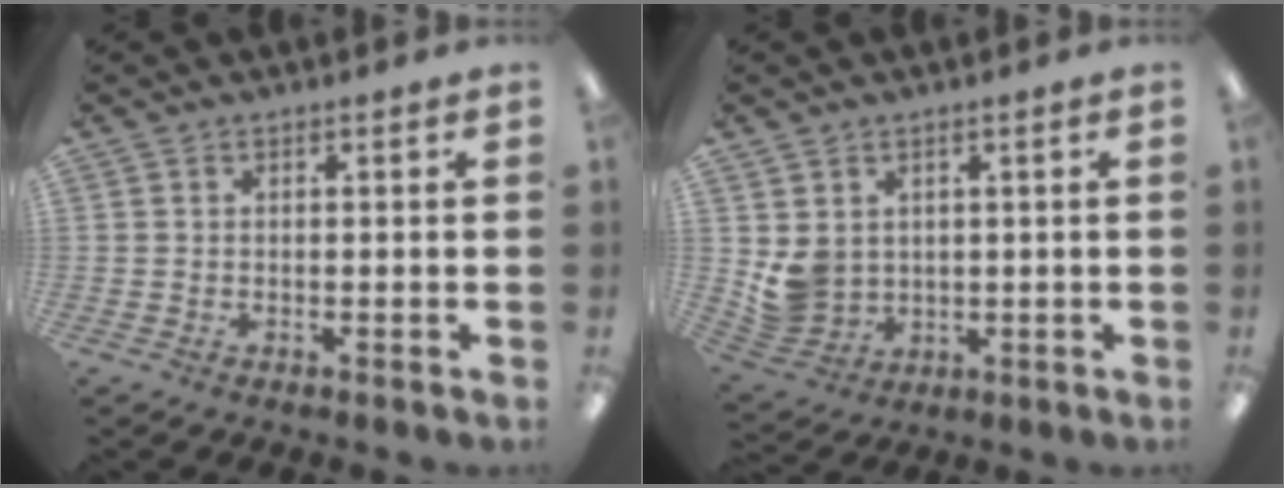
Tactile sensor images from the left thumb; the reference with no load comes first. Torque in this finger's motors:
{"motor_torque": [-0.13, 0.23, 0.31, -0.37, 0.08]}